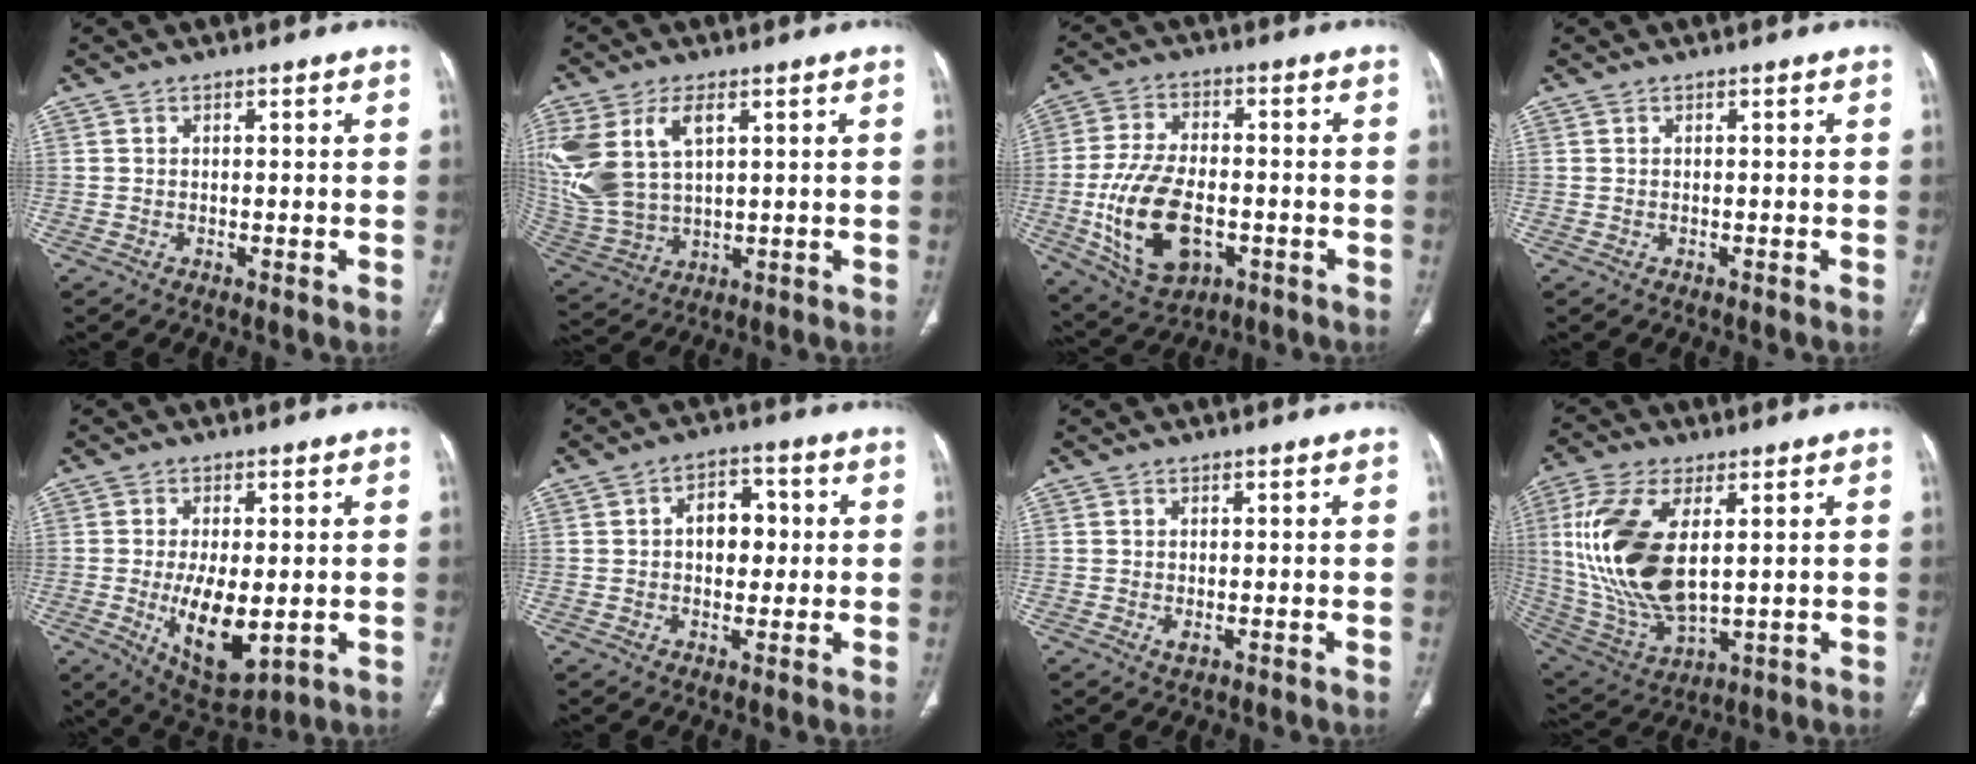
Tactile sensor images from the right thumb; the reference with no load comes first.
{"total": 16.2, "force": [5.3, 9.4, 12.0], "torque": [-0.281, -0.009, 0.118]}
{"total": 15.8, "force": [-3.8, 9.2, 12.4], "torque": [-0.227, 0.007, -0.055]}
{"total": 0.0}
{"total": 11.4, "force": [-1.8, 5.1, 10.0], "torque": [-0.160, -0.024, -0.013]}
{"total": 7.7, "force": [0.9, 5.2, 5.6], "torque": [-0.053, 0.013, 0.010]}
{"total": 1.0, "force": [-0.1, 0.5, 0.9], "torque": [-0.017, -0.005, 0.000]}
{"total": 20.0, "force": [3.4, 9.9, 17.0], "torque": [-0.362, -0.020, 0.075]}